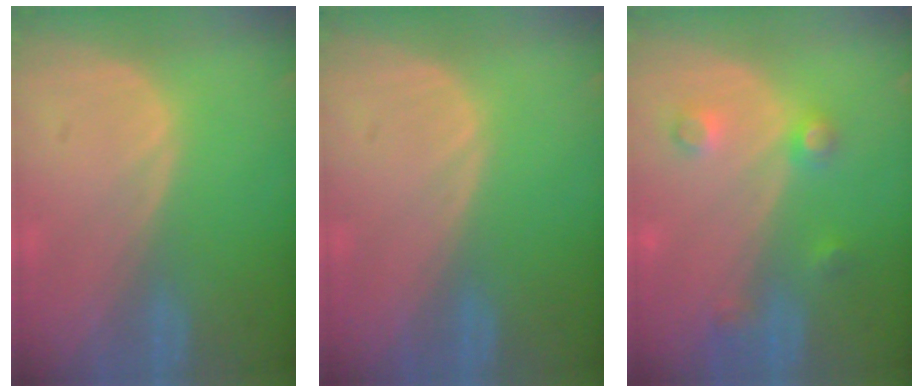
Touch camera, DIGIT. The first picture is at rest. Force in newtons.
{"total": 0.0}
{"total": 4.0, "press": 3.5, "slide": 1.9}